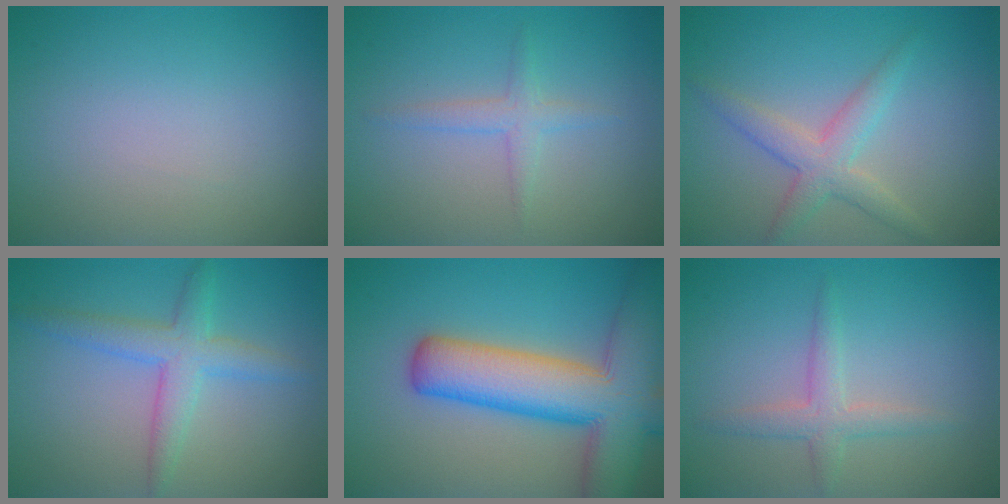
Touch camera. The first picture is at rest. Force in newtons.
{"total": 1.6, "press": 1.6, "slide": 0.1}
{"total": 3.2, "press": 3.2, "slide": 0.1}
{"total": 3.7, "press": 3.7, "slide": 0.0}
{"total": 11.7, "press": 11.7, "slide": 0.7}
{"total": 2.3, "press": 2.3, "slide": 0.1}